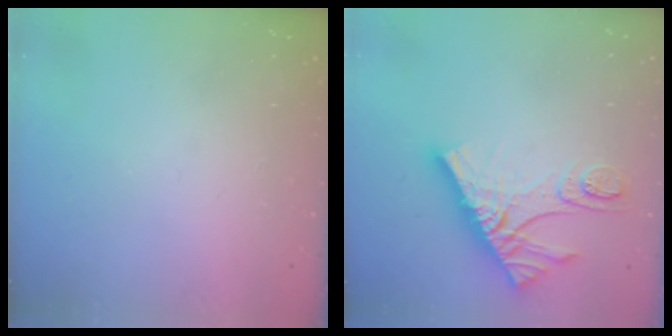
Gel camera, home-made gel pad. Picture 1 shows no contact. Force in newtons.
{"total": 14.9, "press": 14.9, "slide": 1.1}